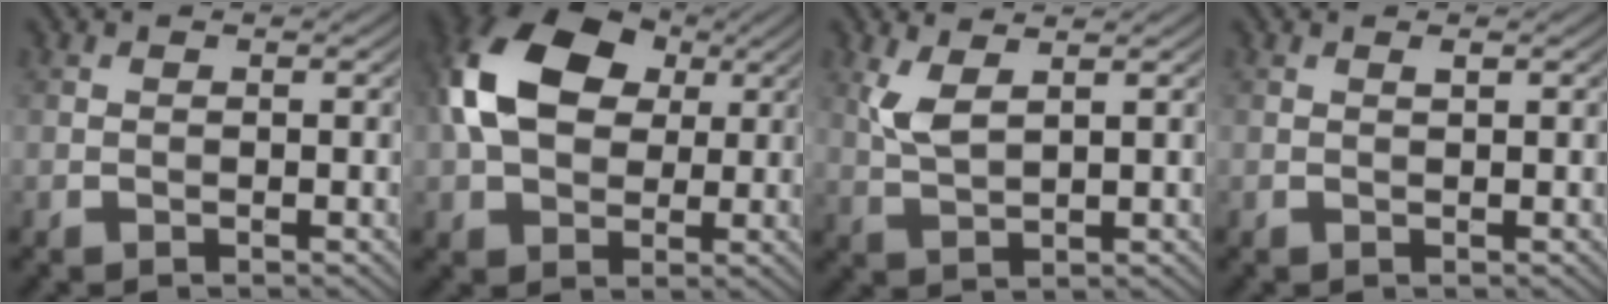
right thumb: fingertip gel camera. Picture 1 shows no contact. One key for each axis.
{"total": 13.5, "fx": 3.0, "fy": 9.3, "fz": 9.2, "tx": -0.220, "ty": 0.019, "tz": 0.050}
{"total": 3.7, "fx": 1.9, "fy": 1.1, "fz": 2.9, "tx": -0.081, "ty": -0.002, "tz": 0.044}
{"total": 0.6, "fx": 0.4, "fy": 0.1, "fz": 0.5, "tx": -0.008, "ty": 0.000, "tz": 0.006}